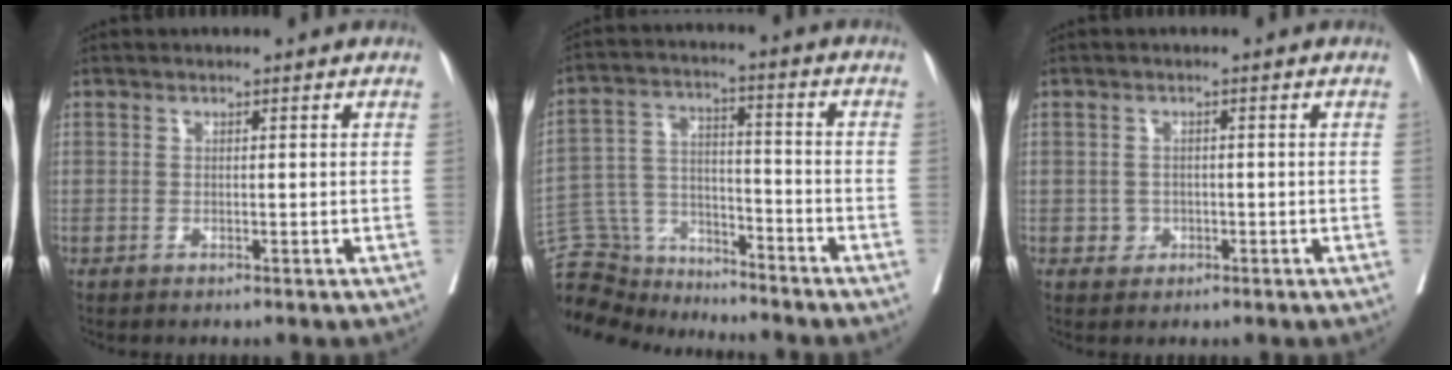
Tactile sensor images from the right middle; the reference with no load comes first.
{"total": 14.5, "force": [-13.8, 3.5, 2.8], "torque": [-0.059, 0.040, -0.234]}
{"total": 1.6, "force": [-0.5, 1.5, 0.3], "torque": [0.000, 0.006, -0.006]}